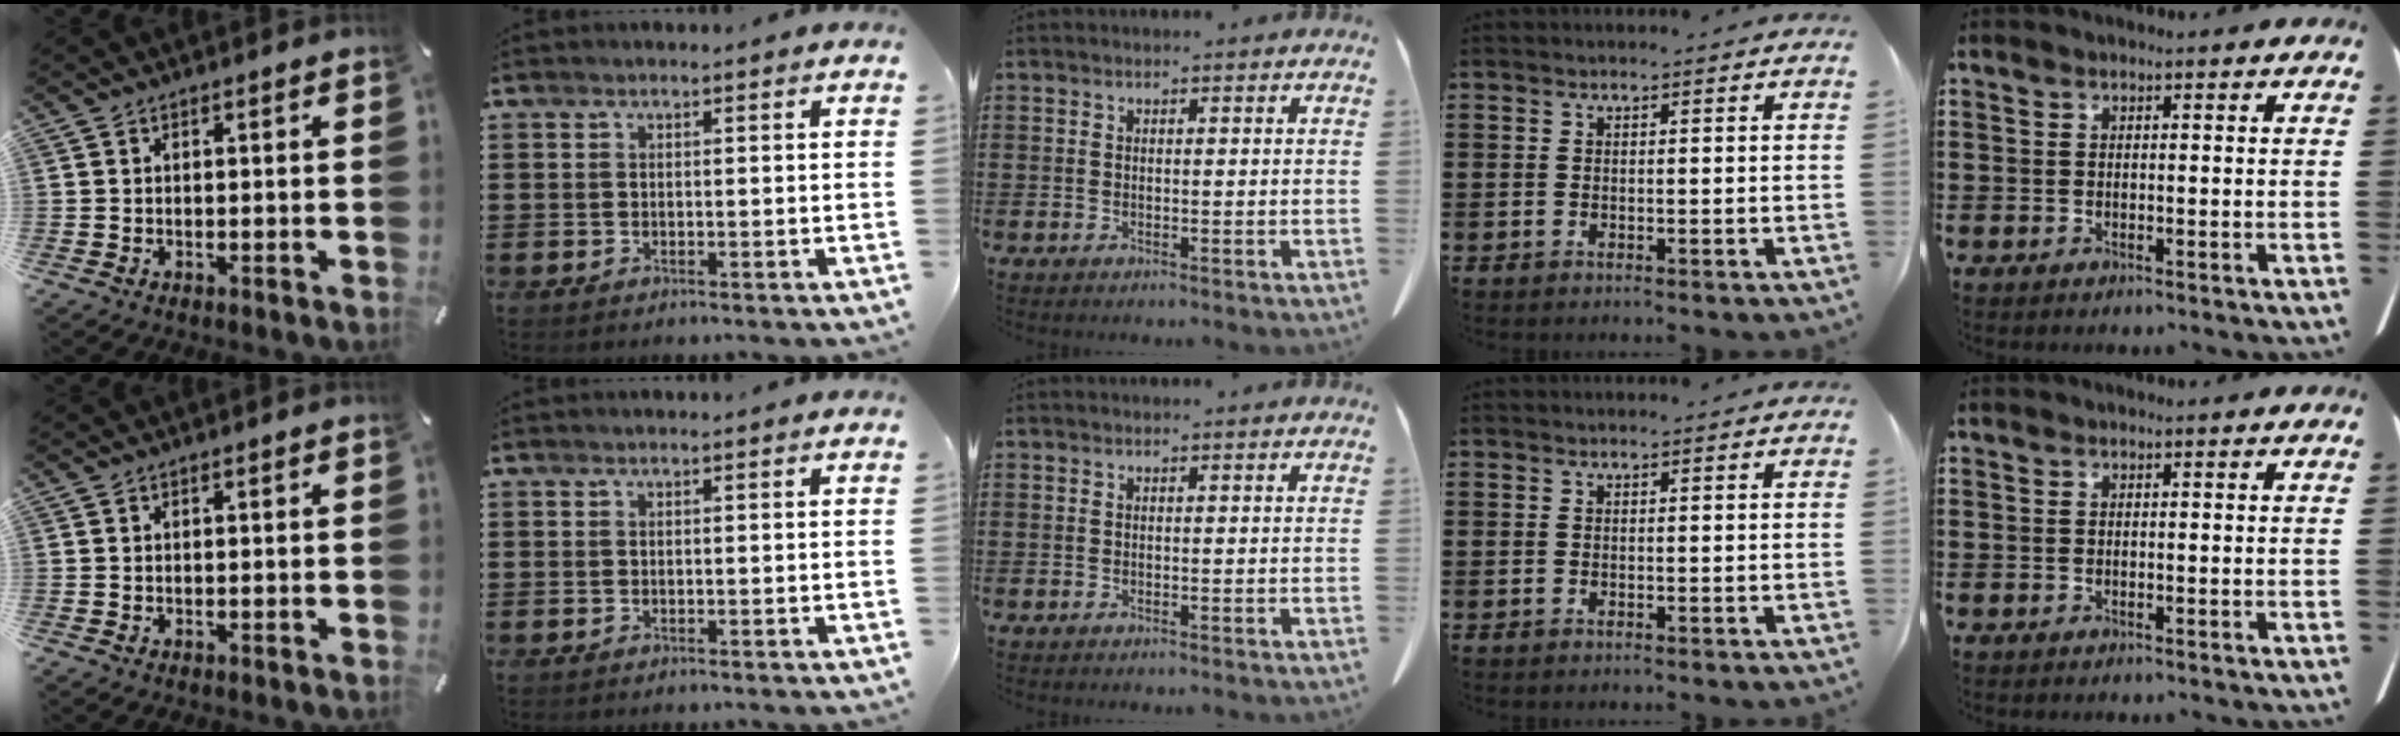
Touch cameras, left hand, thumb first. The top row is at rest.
{}